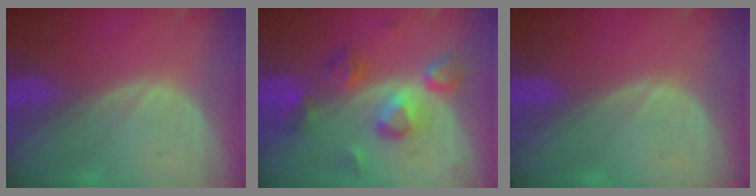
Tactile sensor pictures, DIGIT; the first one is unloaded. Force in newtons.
{"total": 7.5, "press": 7.5, "slide": 0.7}
{"total": 0.0}